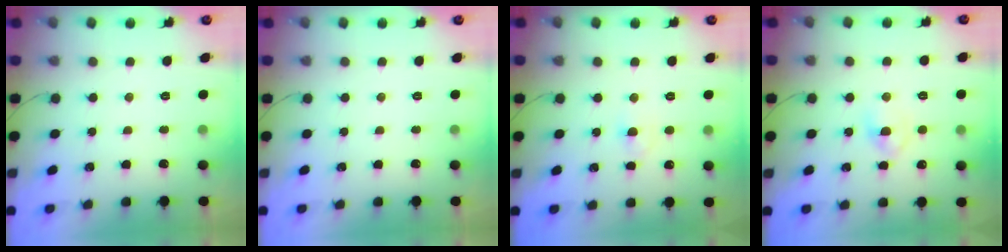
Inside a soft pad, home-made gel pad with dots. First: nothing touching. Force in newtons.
{"total": 0.0}
{"total": 2.5, "press": 2.3, "slide": 0.9}
{"total": 2.9, "press": 2.6, "slide": 1.3}